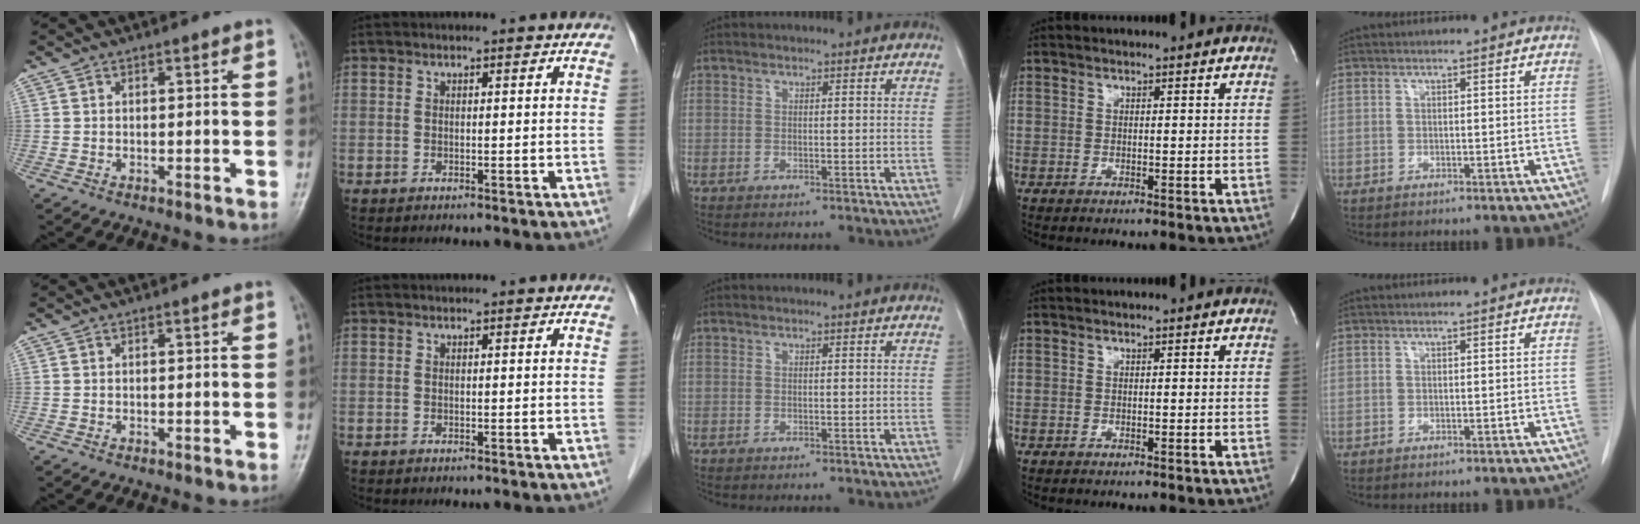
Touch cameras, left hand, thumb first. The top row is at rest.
{}